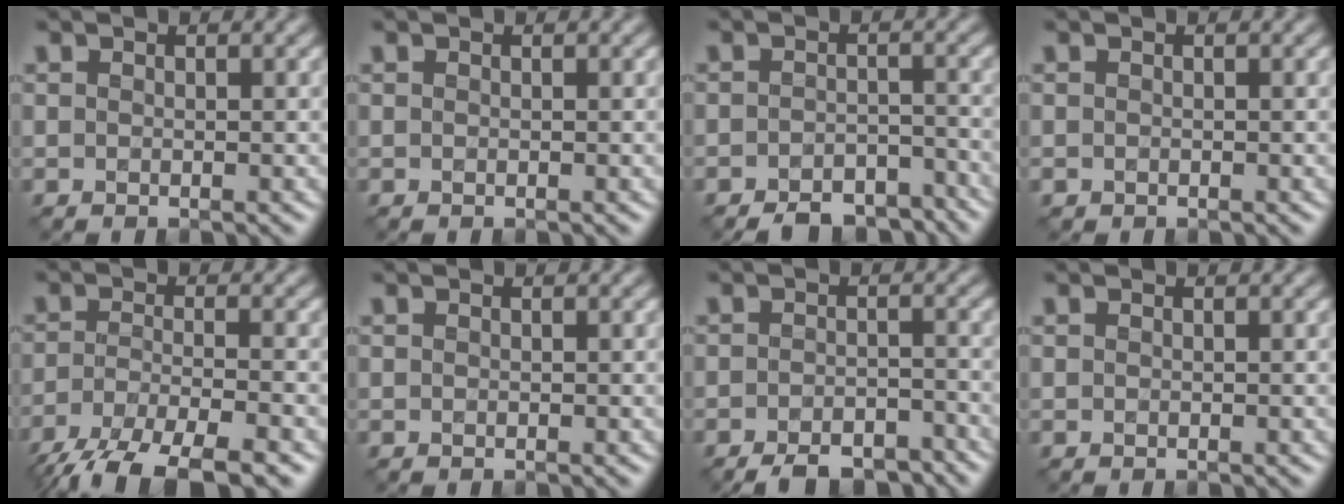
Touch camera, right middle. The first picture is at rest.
{"total": 0.0}
{"total": 5.1, "force": [-4.2, 2.1, 2.0], "torque": [-0.023, -0.005, -0.059]}
{"total": 0.0}
{"total": 7.7, "force": [-5.7, 1.8, 4.8], "torque": [-0.086, -0.012, -0.104]}
{"total": 0.0}
{"total": 5.4, "force": [-4.3, 1.9, 2.7], "torque": [-0.036, -0.003, -0.066]}
{"total": 0.0}